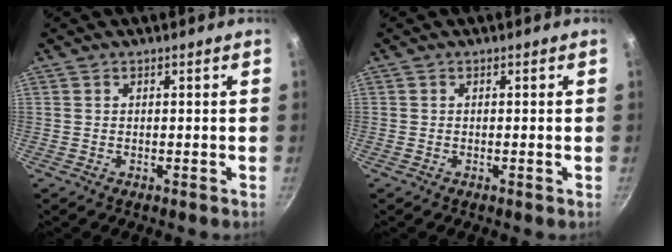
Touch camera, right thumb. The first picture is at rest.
{"total": 0.0}